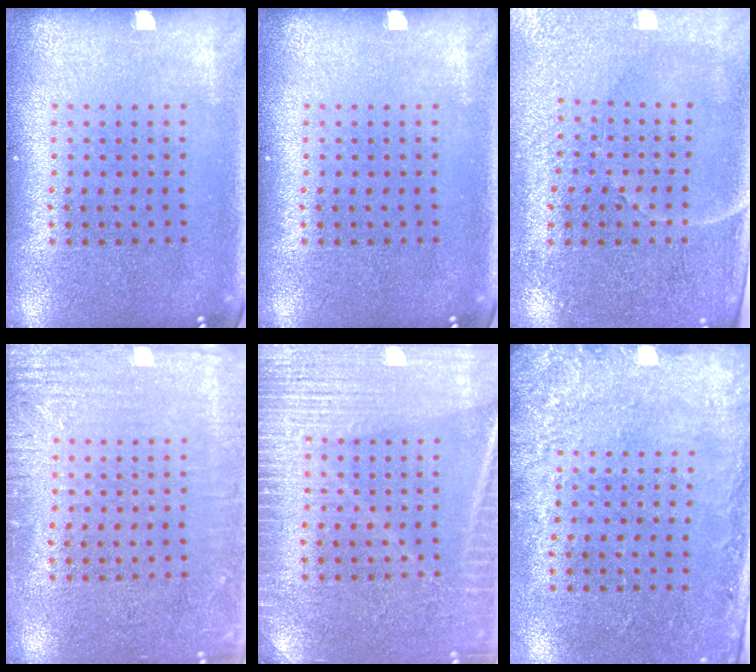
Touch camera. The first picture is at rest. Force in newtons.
{"total": 0.0}
{"total": 3.4, "press": 3.3, "slide": 1.0}
{"total": 3.0, "press": 3.0, "slide": 0.3}
{"total": 4.9, "press": 4.9, "slide": 0.7}
{"total": 2.8, "press": 1.9, "slide": 2.0}